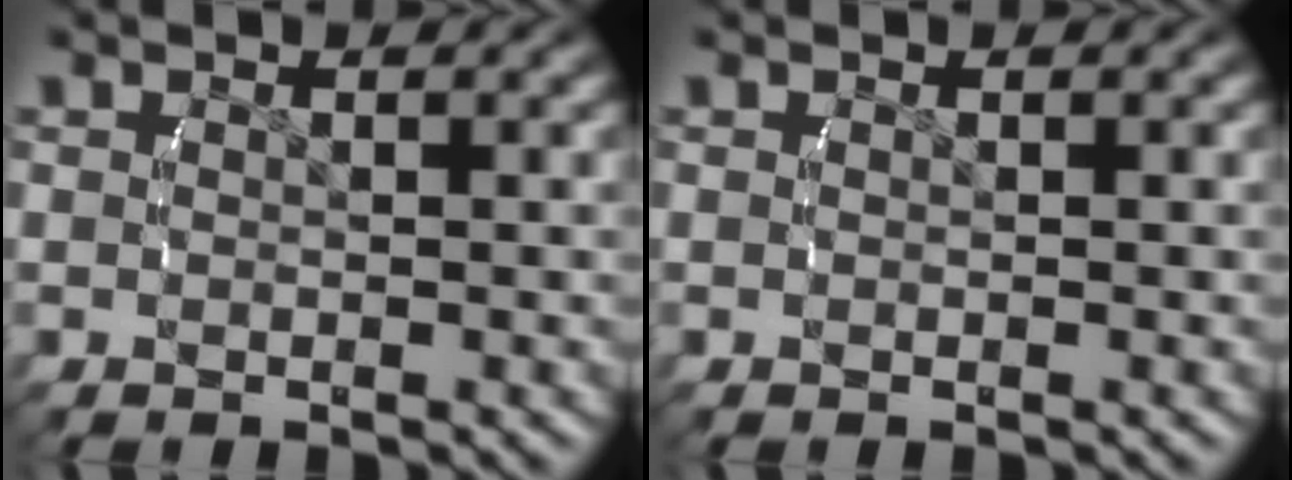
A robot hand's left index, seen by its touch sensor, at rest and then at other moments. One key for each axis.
{"total": 0.0}